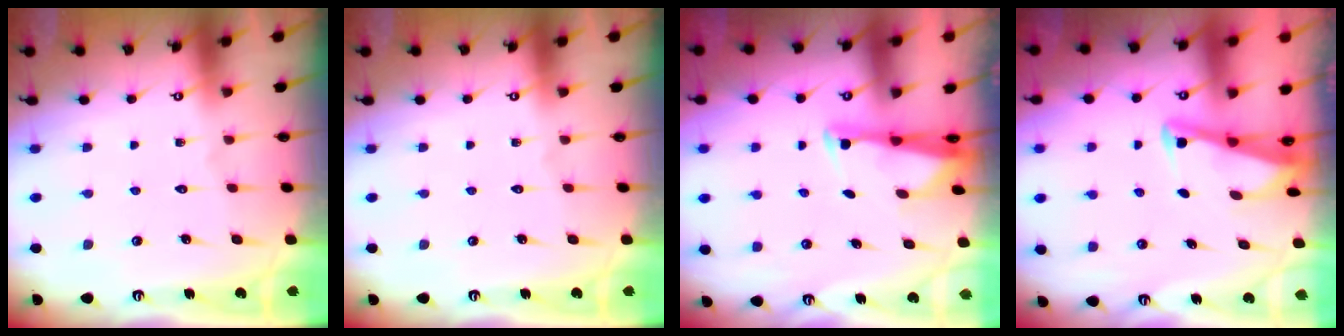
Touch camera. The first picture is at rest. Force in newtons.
{"total": 0.0}
{"total": 2.8, "press": 2.7, "slide": 0.7}
{"total": 2.8, "press": 2.8, "slide": 0.4}